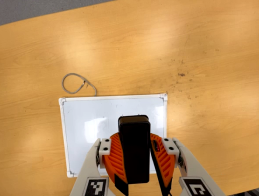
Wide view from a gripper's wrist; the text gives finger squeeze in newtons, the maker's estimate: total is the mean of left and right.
{"total": 10.5, "left": 10.3, "right": 10.7}